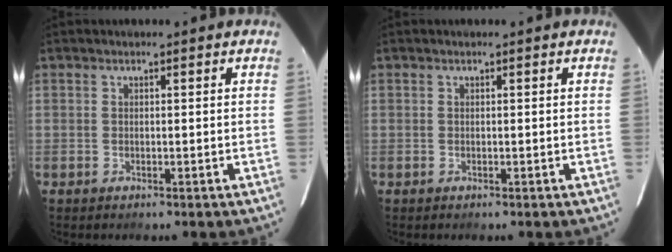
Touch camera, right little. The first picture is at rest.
{"total": 0.0}